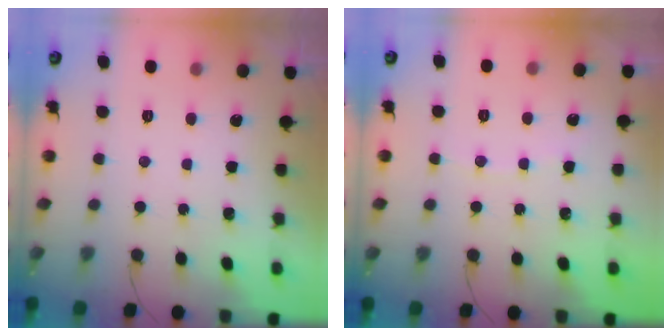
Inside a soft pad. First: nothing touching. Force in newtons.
{"total": 4.4, "press": 4.4, "slide": 0.4}